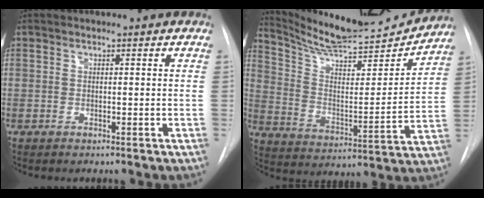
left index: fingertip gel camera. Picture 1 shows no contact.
{"total": 18.6, "force": [17.9, 1.1, 4.8], "torque": [-0.094, -0.041, 0.277]}